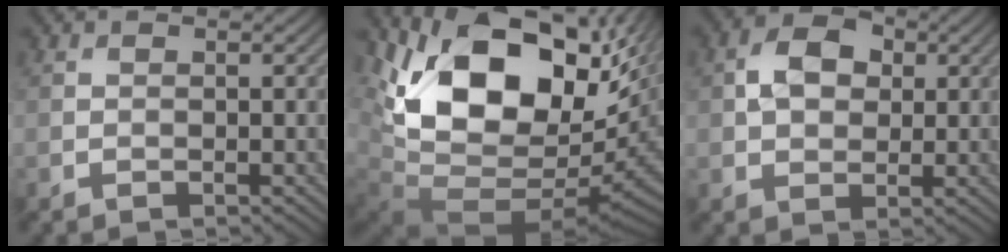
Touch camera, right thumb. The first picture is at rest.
{"total": 18.4, "force": [5.1, 11.5, 13.5], "torque": [-0.249, -0.017, 0.105]}
{"total": 5.3, "force": [1.1, 3.9, 3.4], "torque": [-0.069, 0.008, 0.013]}